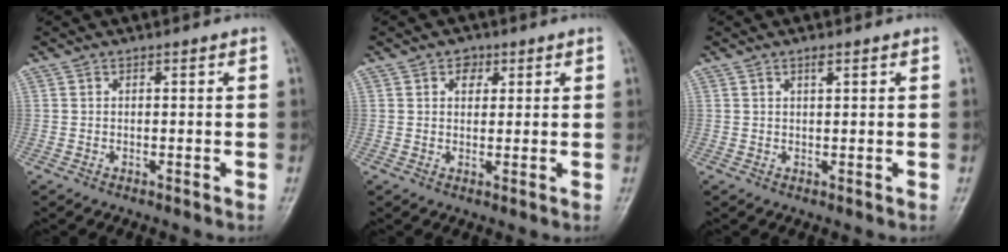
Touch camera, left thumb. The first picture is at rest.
{"total": 3.1, "force": [1.4, 2.3, 1.4], "torque": [-0.002, -0.004, 0.018]}
{"total": 1.5, "force": [0.9, 0.5, 1.1], "torque": [-0.017, -0.001, 0.015]}